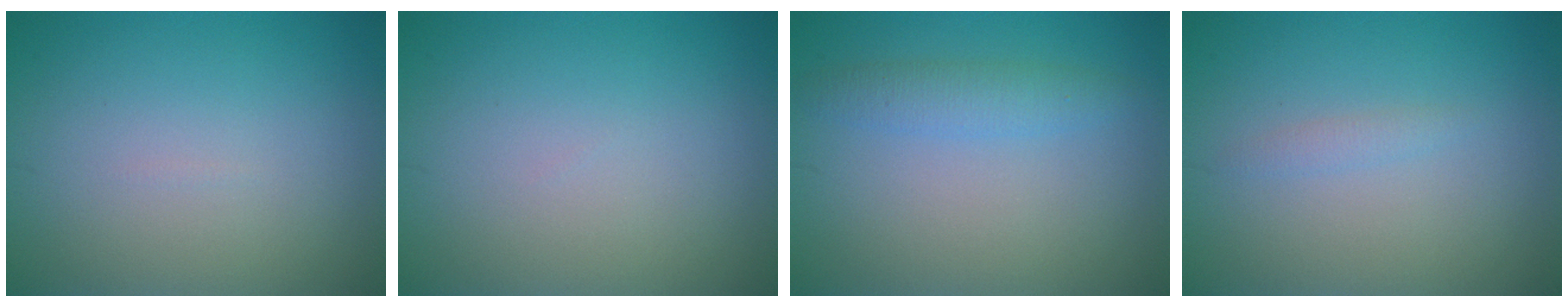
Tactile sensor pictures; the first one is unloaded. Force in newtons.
{"total": 0.0}
{"total": 2.2, "press": 2.2, "slide": 0.2}
{"total": 0.8, "press": 0.8, "slide": 0.0}